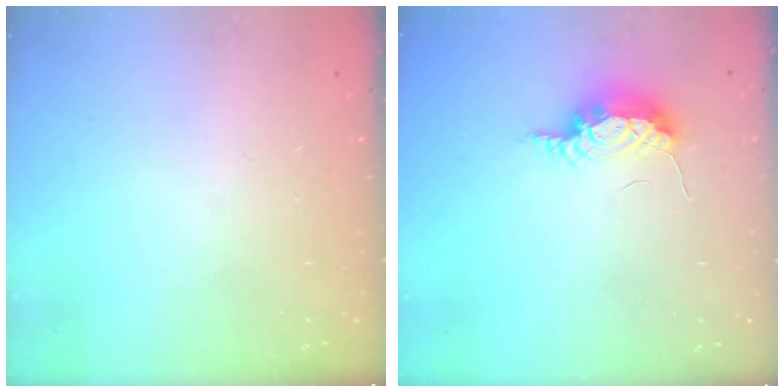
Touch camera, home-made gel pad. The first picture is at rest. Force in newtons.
{"total": 7.5, "press": 7.2, "slide": 2.0}